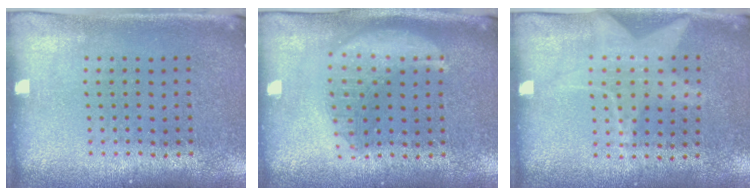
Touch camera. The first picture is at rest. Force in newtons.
{"total": 2.6, "press": 2.6, "slide": 0.3}
{"total": 1.2, "press": 1.2, "slide": 0.2}